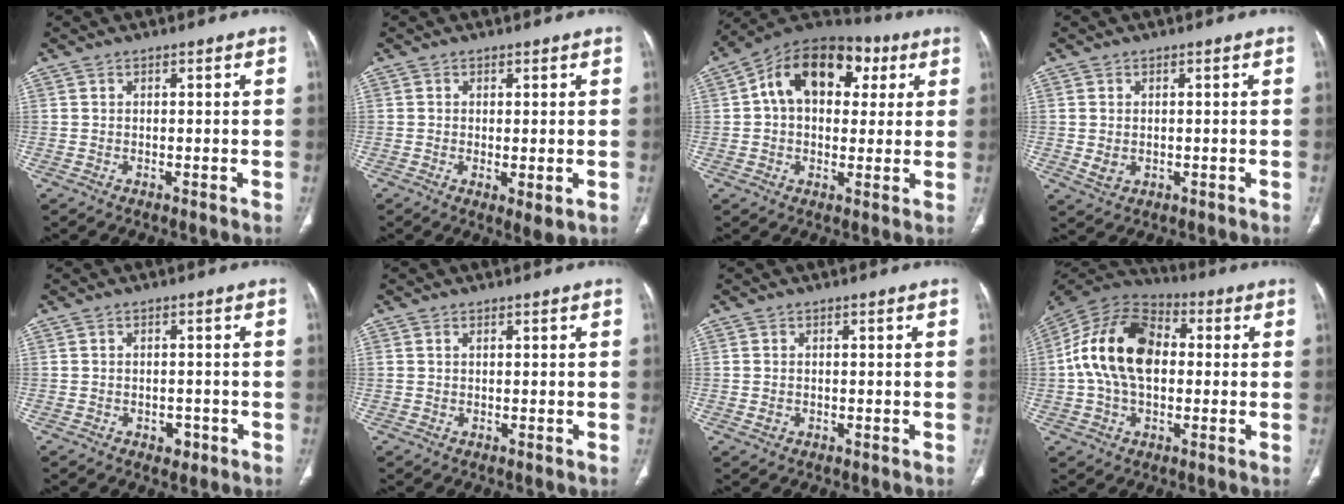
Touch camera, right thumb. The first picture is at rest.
{"total": 6.1, "force": [-1.5, 2.2, 5.5], "torque": [-0.090, -0.021, -0.016]}
{"total": 18.2, "force": [5.0, 12.7, 12.1], "torque": [-0.153, 0.029, 0.069]}
{"total": 2.7, "force": [-0.1, 2.1, 1.8], "torque": [-0.036, -0.003, 0.007]}
{"total": 2.4, "force": [-1.1, 1.7, 1.2], "torque": [-0.008, 0.005, -0.010]}
{"total": 0.5, "force": [0.2, 0.3, 0.4], "torque": [-0.010, 0.006, 0.005]}
{"total": 1.4, "force": [-0.2, 1.1, 0.7], "torque": [-0.016, 0.005, 0.001]}
{"total": 18.1, "force": [1.2, 11.7, 13.8], "torque": [-0.250, 0.030, 0.013]}